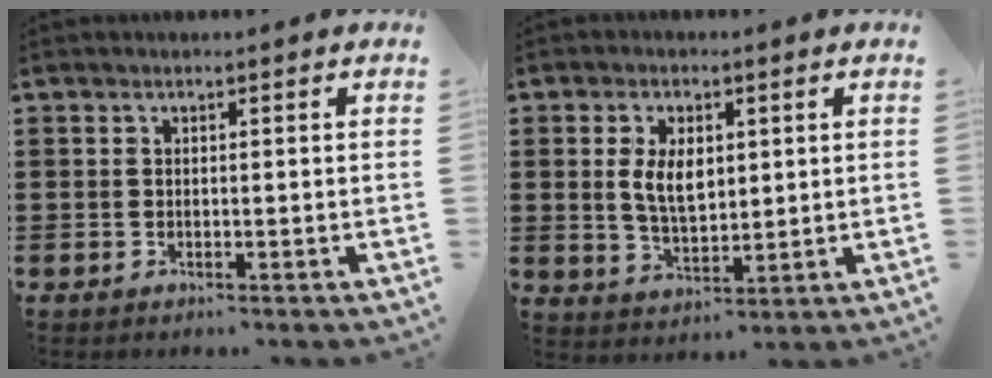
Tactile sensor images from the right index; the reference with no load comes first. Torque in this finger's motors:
{"motor_torque": [0.58, 0.14, 0.37, 0.14]}